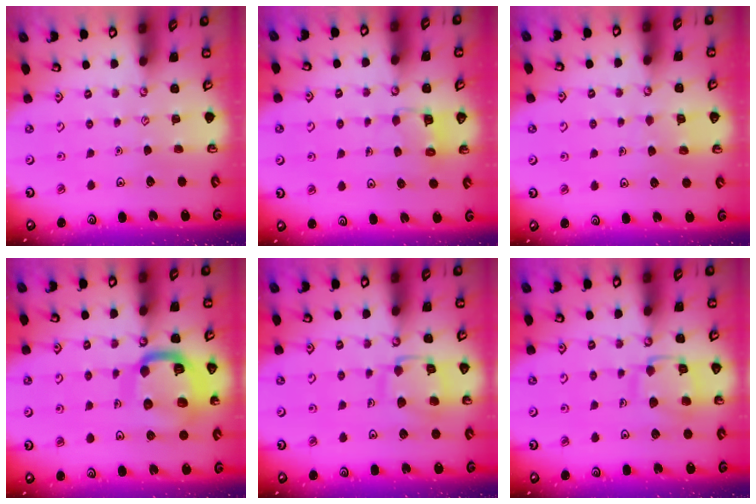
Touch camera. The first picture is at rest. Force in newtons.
{"total": 5.1, "press": 5.1, "slide": 0.3}
{"total": 4.0, "press": 4.0, "slide": 0.2}
{"total": 16.3, "press": 16.2, "slide": 1.7}
{"total": 12.3, "press": 12.2, "slide": 1.1}
{"total": 12.3, "press": 12.2, "slide": 1.1}